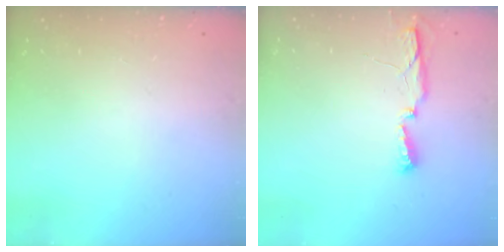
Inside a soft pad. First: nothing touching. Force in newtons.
{"total": 5.0, "press": 4.9, "slide": 0.9}